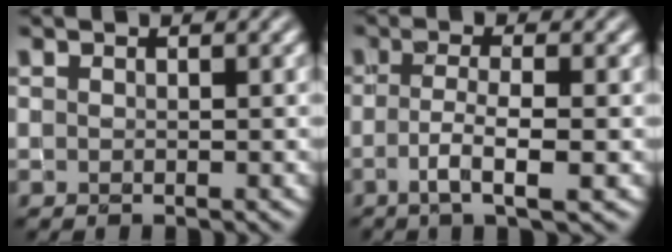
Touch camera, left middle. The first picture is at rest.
{"total": 3.7, "force": [-1.1, 0.8, 3.4], "torque": [-0.065, -0.001, -0.022]}